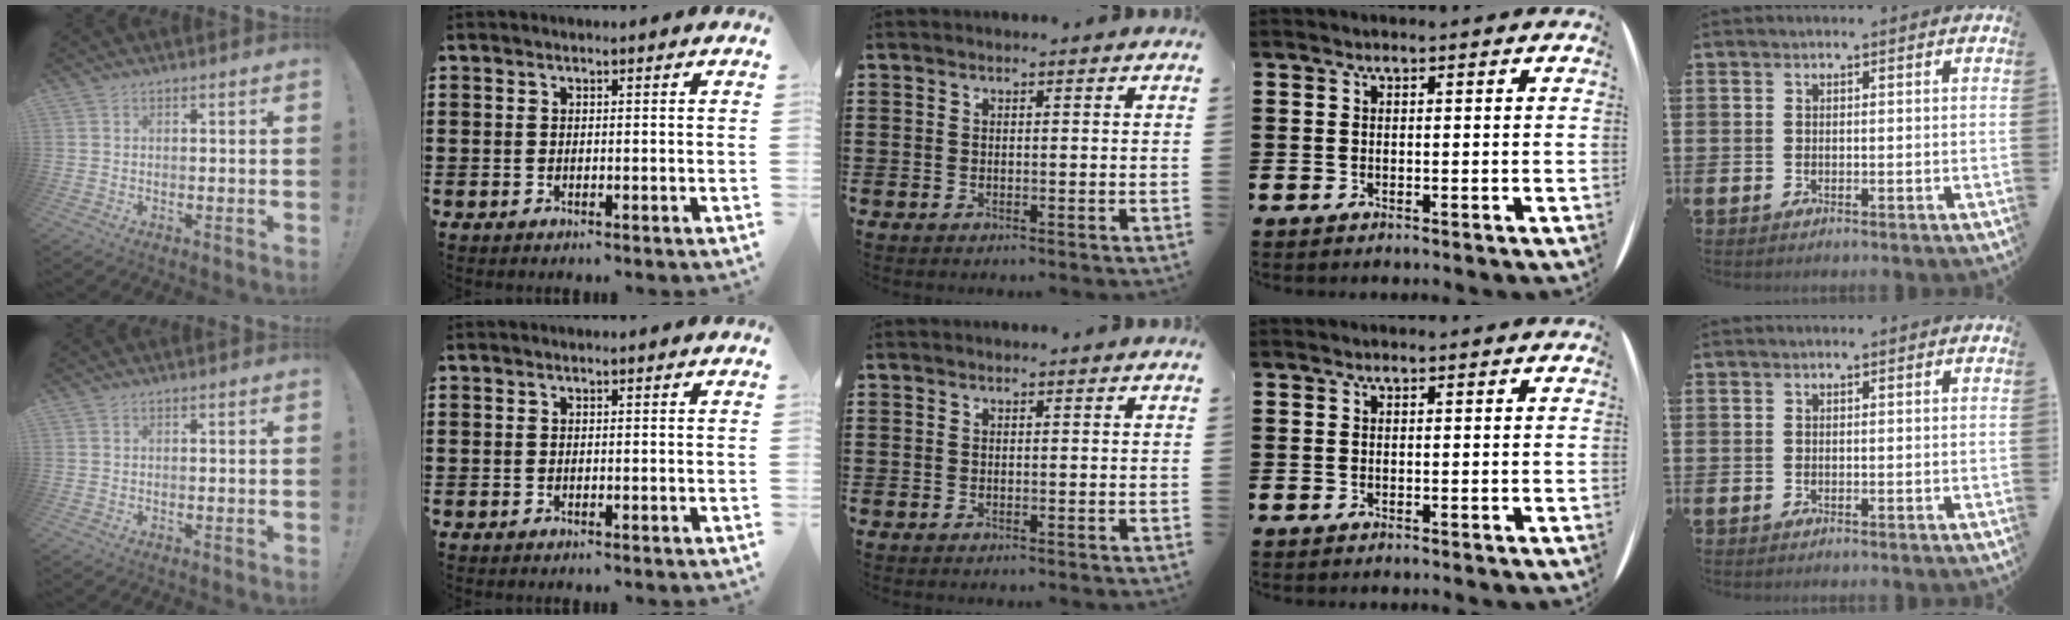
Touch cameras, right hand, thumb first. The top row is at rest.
{}